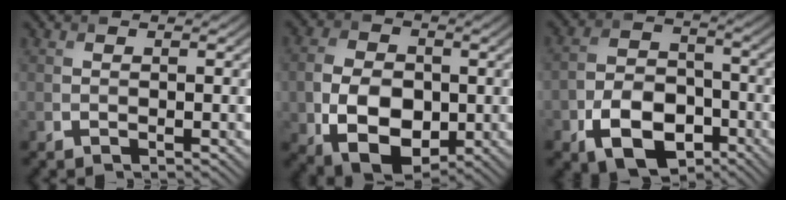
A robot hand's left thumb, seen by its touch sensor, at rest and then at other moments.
{"total": 10.3, "force": [-2.0, 7.0, 7.2], "torque": [-0.160, -0.013, -0.037]}
{"total": 9.6, "force": [-4.9, 6.3, 5.4], "torque": [-0.108, -0.013, -0.095]}